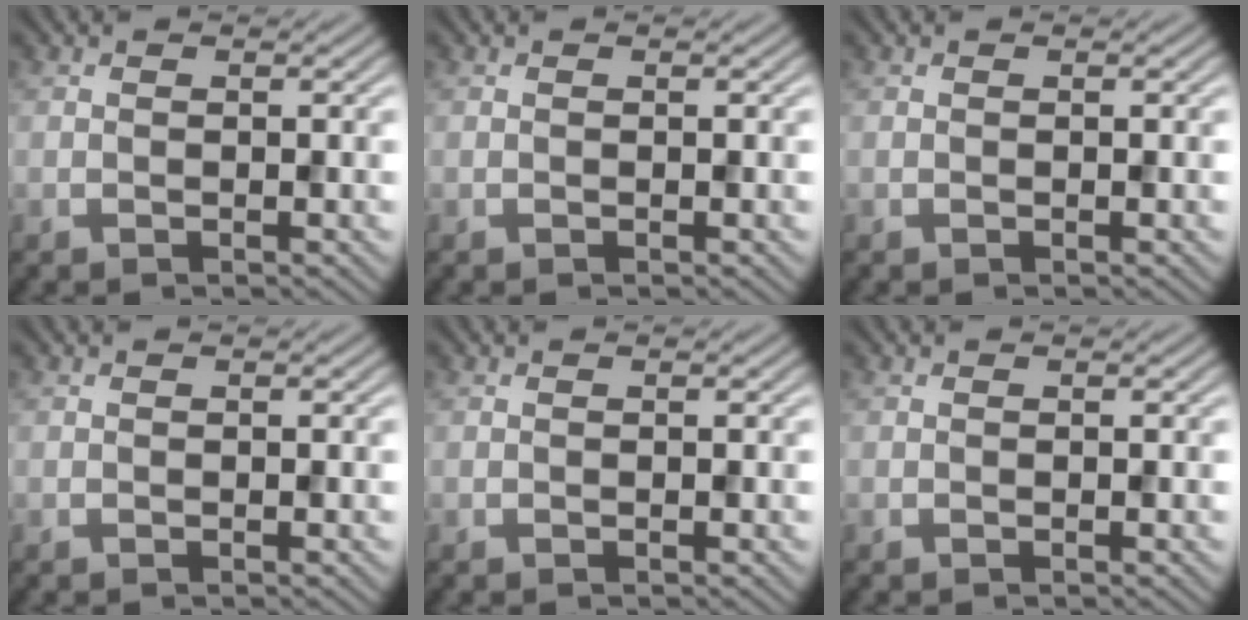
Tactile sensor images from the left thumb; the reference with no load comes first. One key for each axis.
{"total": 0.0}
{"total": 0.0}
{"total": 0.0}
{"total": 0.0}
{"total": 0.0}